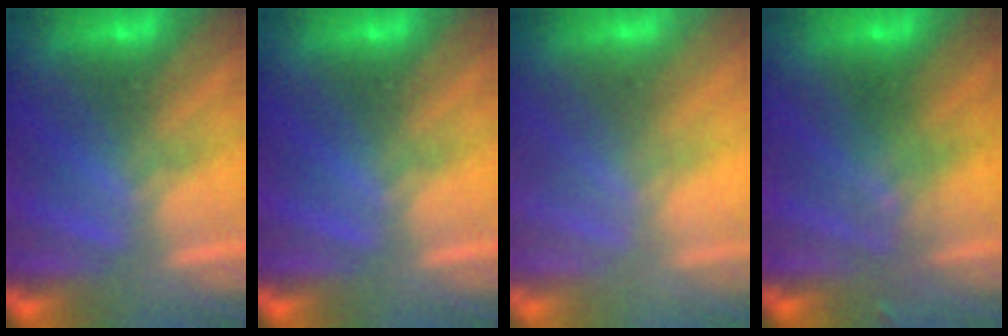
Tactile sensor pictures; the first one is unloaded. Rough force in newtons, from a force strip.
{"total": 0.0}
{"total": 2.6}
{"total": 2.9}